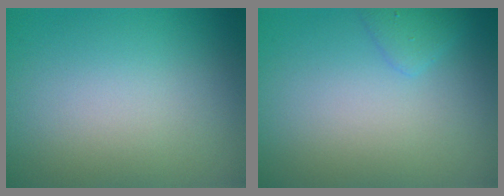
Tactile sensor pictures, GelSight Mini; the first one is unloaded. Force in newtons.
{"total": 1.4, "press": 1.4, "slide": 0.1}